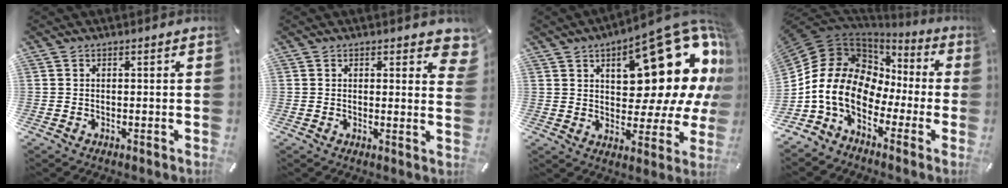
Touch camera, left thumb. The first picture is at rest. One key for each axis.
{"total": 2.7, "fx": 1.6, "fy": 1.4, "fz": 1.6, "tx": -0.011, "ty": -0.006, "tz": 0.024}
{"total": 23.4, "fx": 11.0, "fy": 11.5, "fz": 17.2, "tx": -0.211, "ty": -0.075, "tz": 0.182}
{"total": 15.6, "fx": -2.0, "fy": 12.1, "fz": 9.6, "tx": -0.213, "ty": -0.009, "tz": -0.040}